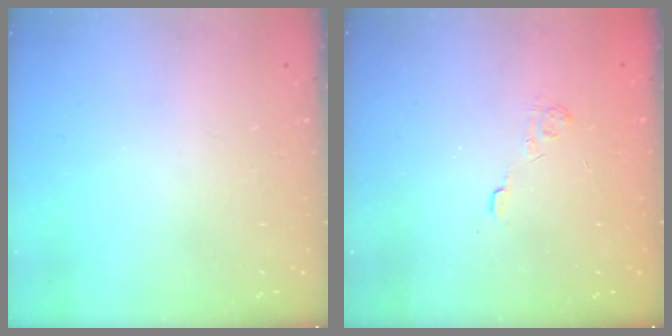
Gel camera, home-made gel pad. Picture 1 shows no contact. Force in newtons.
{"total": 2.4, "press": 1.9, "slide": 1.5}